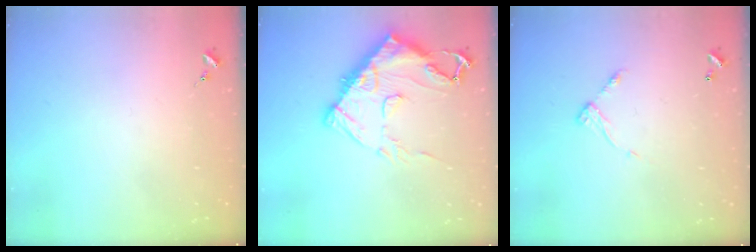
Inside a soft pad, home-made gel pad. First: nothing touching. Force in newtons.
{"total": 15.5, "press": 15.5, "slide": 1.4}
{"total": 7.1, "press": 7.1, "slide": 0.5}